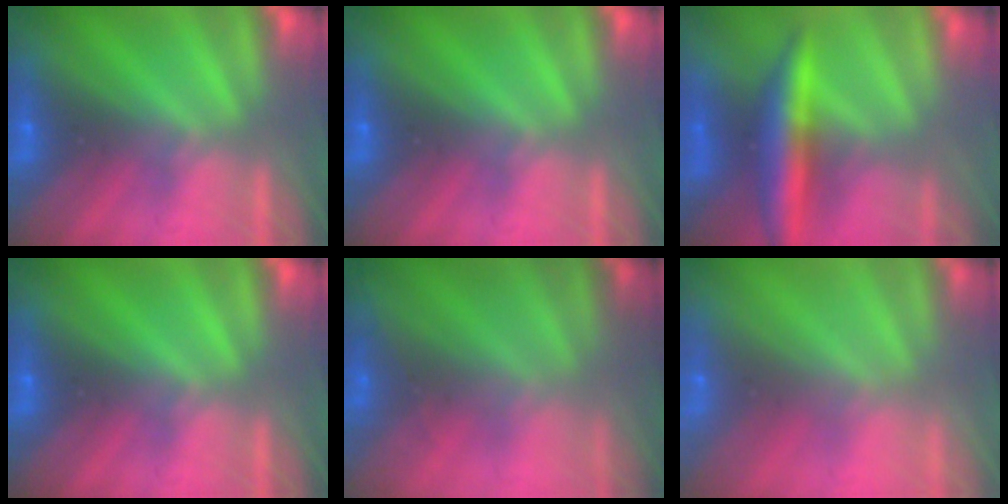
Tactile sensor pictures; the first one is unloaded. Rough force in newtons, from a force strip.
{"total": 0.0}
{"total": 6.7}
{"total": 0.0}
{"total": 7.1}
{"total": 7.4}